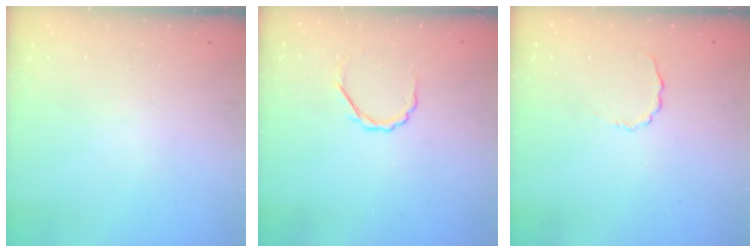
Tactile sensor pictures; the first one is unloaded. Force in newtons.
{"total": 3.7, "press": 3.5, "slide": 1.1}
{"total": 2.6, "press": 2.5, "slide": 0.8}